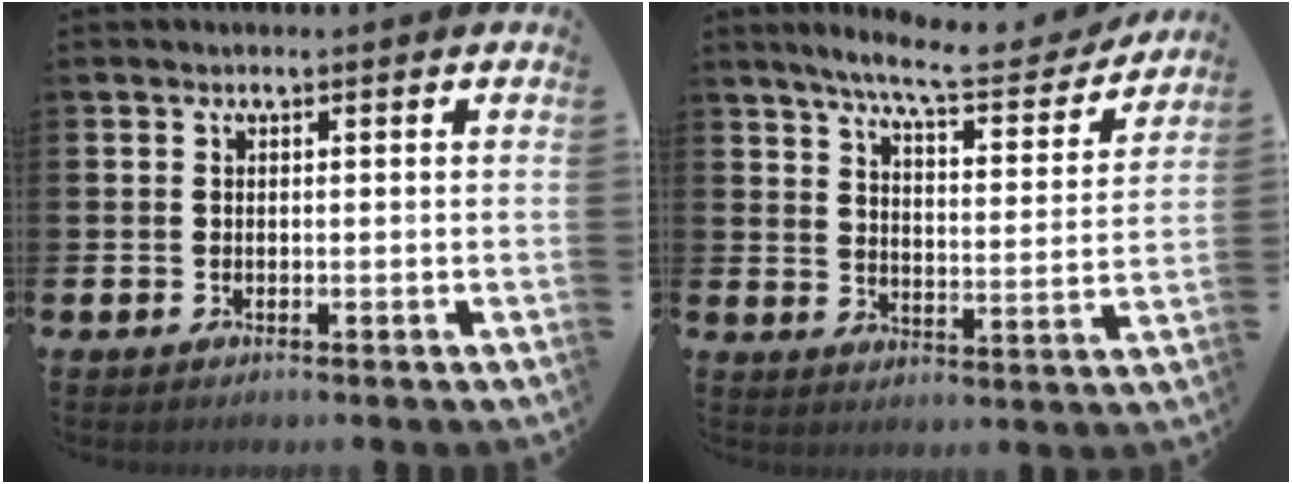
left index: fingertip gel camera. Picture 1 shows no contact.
{"total": 8.4, "force": [7.5, 1.0, 3.6], "torque": [-0.082, -0.048, 0.126]}